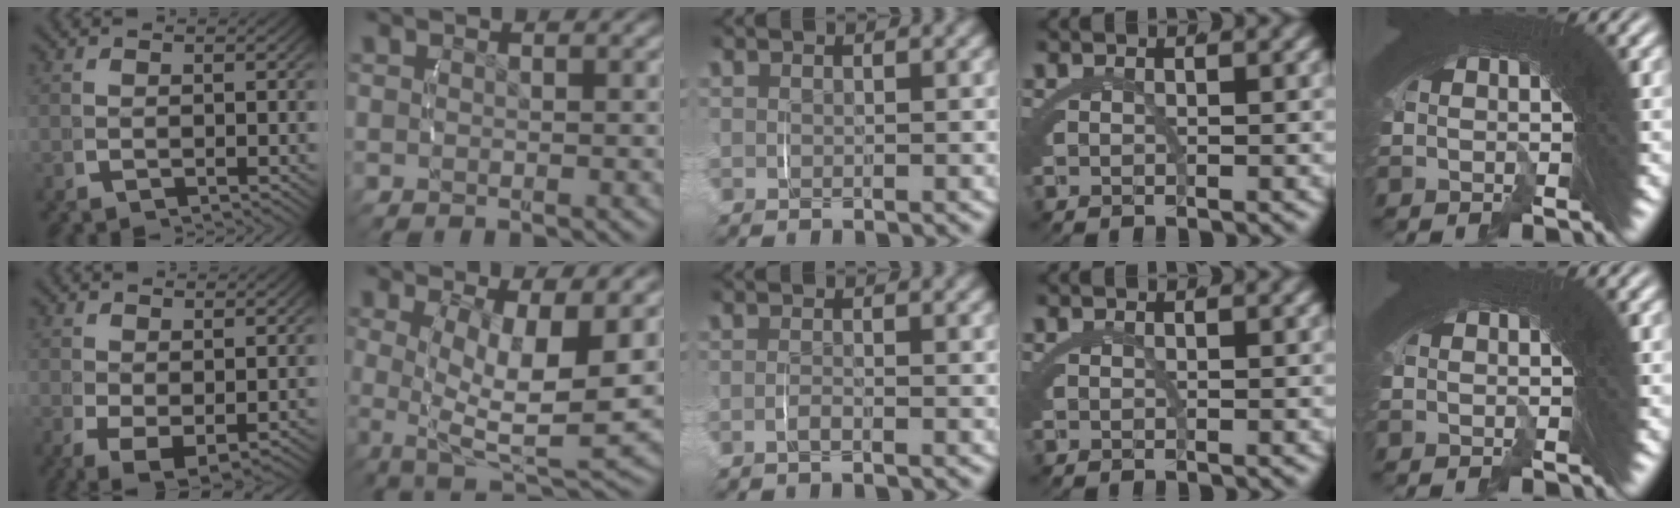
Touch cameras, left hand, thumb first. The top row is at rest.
{"thumb": {"total": 3.7, "force": [-0.6, 2.5, 2.6], "torque": [-0.057, -0.030, 0.013]}, "index": {"total": 9.7, "force": [-1.1, 4.8, 8.4], "torque": [-0.153, -0.039, -0.004]}, "middle": {"total": 0.9, "force": [-0.8, -0.1, 0.4], "torque": [-0.010, -0.003, -0.016]}}